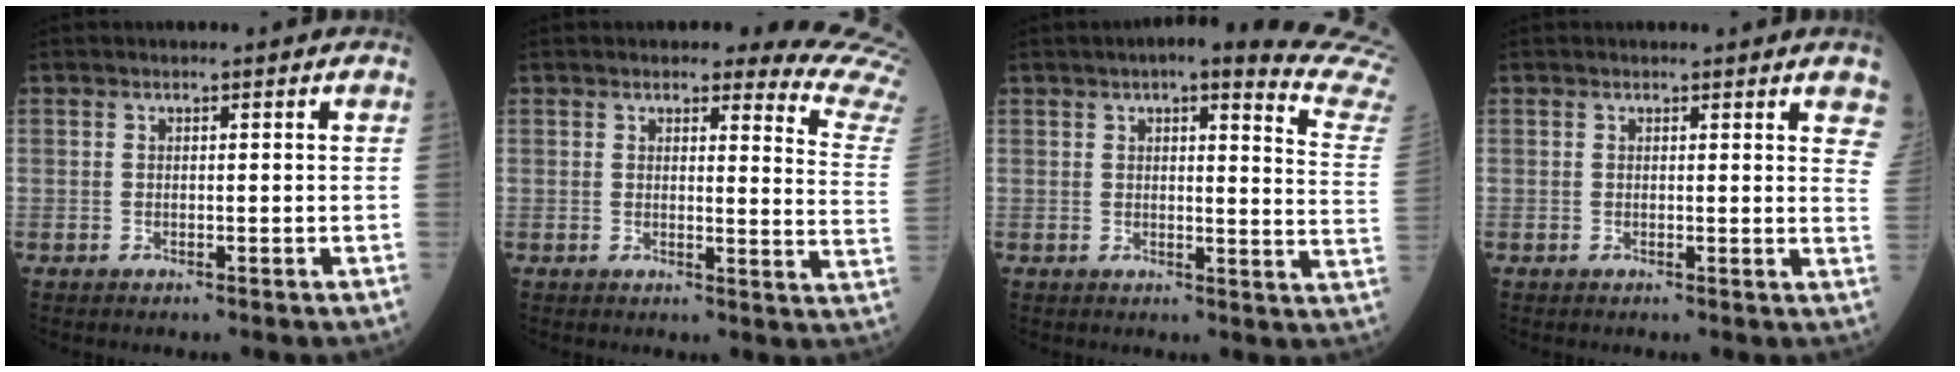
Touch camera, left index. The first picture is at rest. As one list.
[{"total": 13.1, "force": [12.7, 0.6, 3.2], "torque": [-0.009, -0.112, 0.100]}, {"total": 17.9, "force": [16.3, 0.6, 7.5], "torque": [-0.079, -0.085, 0.158]}, {"total": 5.6, "force": [4.8, 1.1, 2.6], "torque": [-0.018, -0.021, 0.029]}]